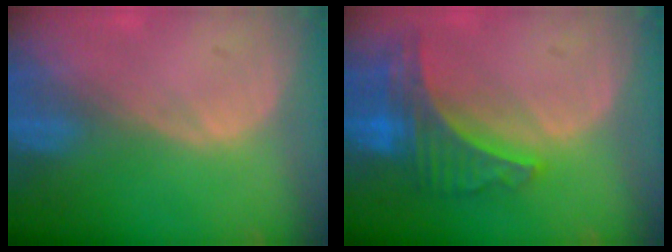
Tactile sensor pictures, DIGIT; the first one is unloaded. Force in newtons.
{"total": 8.0, "press": 7.1, "slide": 3.8}